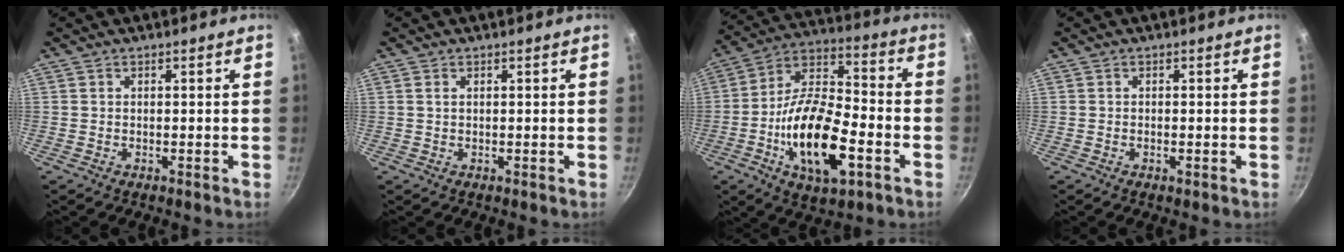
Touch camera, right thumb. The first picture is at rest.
{"total": 0.6, "force": [0.2, 0.4, 0.4], "torque": [-0.009, 0.001, 0.004]}
{"total": 19.9, "force": [-6.2, 8.8, 16.7], "torque": [-0.293, 0.034, -0.119]}
{"total": 0.6, "force": [-0.2, 0.1, 0.5], "torque": [-0.010, 0.002, -0.005]}